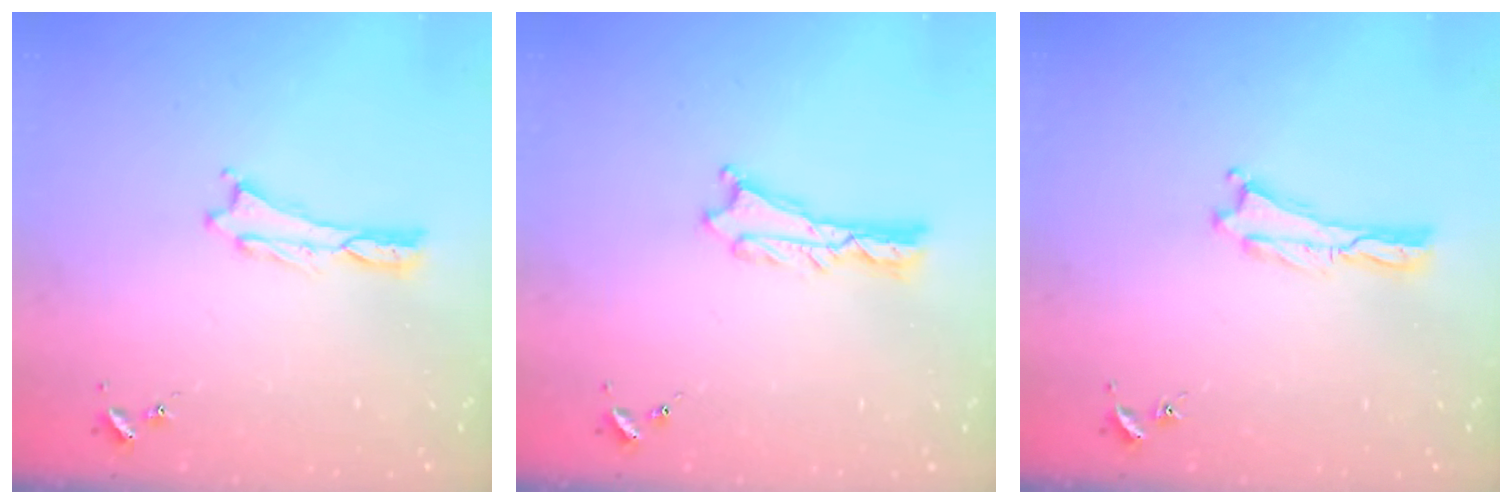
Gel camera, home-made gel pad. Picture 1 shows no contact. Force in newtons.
{"total": 0.7, "press": 0.6, "slide": 0.2}
{"total": 0.0}